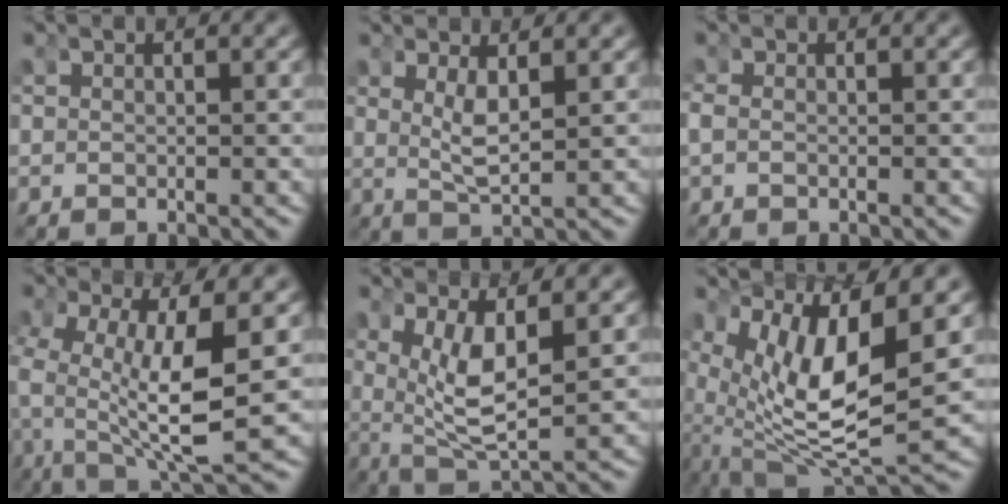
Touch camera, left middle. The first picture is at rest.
{"total": 3.1, "force": [0.8, 0.7, 2.9], "torque": [-0.061, -0.012, 0.021]}
{"total": 1.1, "force": [-0.3, 0.9, 0.7], "torque": [-0.028, -0.004, -0.004]}
{"total": 8.6, "force": [0.6, 3.2, 8.0], "torque": [-0.142, -0.015, 0.016]}
{"total": 6.5, "force": [1.2, 3.2, 5.6], "torque": [-0.120, -0.016, 0.030]}
{"total": 11.4, "force": [0.0, 6.4, 9.4], "torque": [-0.185, -0.046, 0.027]}